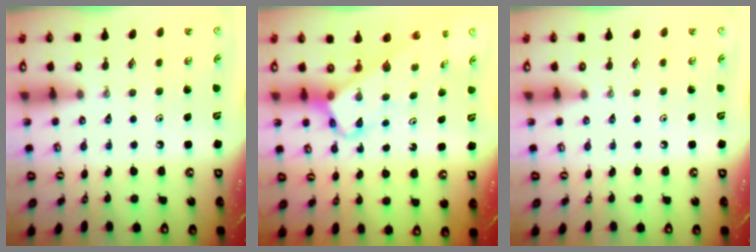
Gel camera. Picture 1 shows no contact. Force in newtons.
{"total": 3.8, "press": 3.8, "slide": 0.2}
{"total": 0.0}